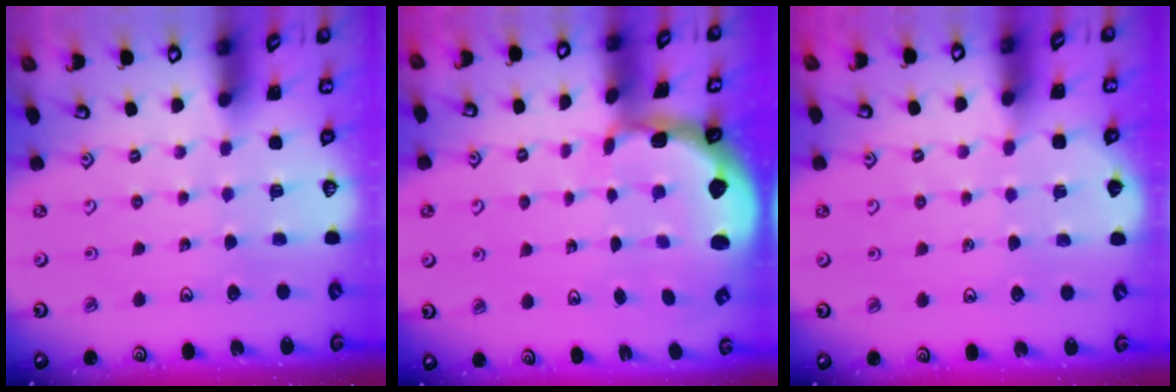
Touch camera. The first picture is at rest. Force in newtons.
{"total": 2.3, "press": 1.5, "slide": 1.8}
{"total": 1.5, "press": 1.5, "slide": 0.3}